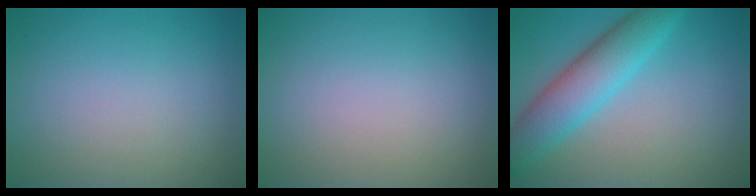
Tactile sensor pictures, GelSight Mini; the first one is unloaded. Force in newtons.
{"total": 0.0}
{"total": 5.8, "press": 5.8, "slide": 0.3}